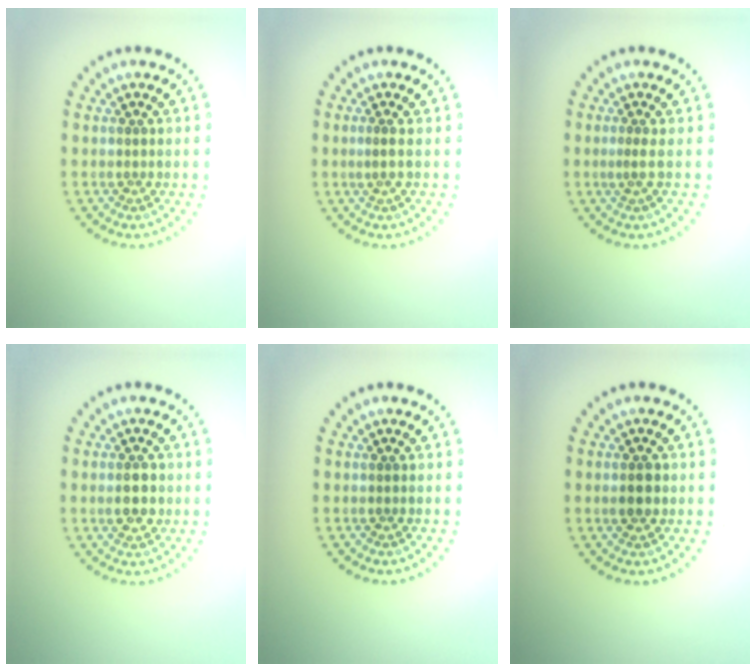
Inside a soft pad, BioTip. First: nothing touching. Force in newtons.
{"total": 0.7, "press": 0.4, "slide": 0.6}
{"total": 0.6, "press": 0.1, "slide": 0.6}
{"total": 2.7, "press": 2.7, "slide": 0.1}
{"total": 0.0}
{"total": 2.3, "press": 2.3, "slide": 0.0}